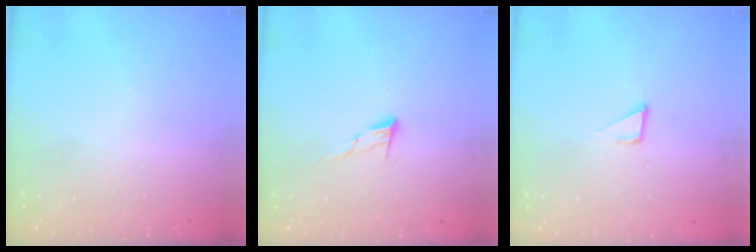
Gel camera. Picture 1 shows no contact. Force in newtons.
{"total": 6.1, "press": 6.1, "slide": 0.6}
{"total": 3.1, "press": 3.1, "slide": 0.2}